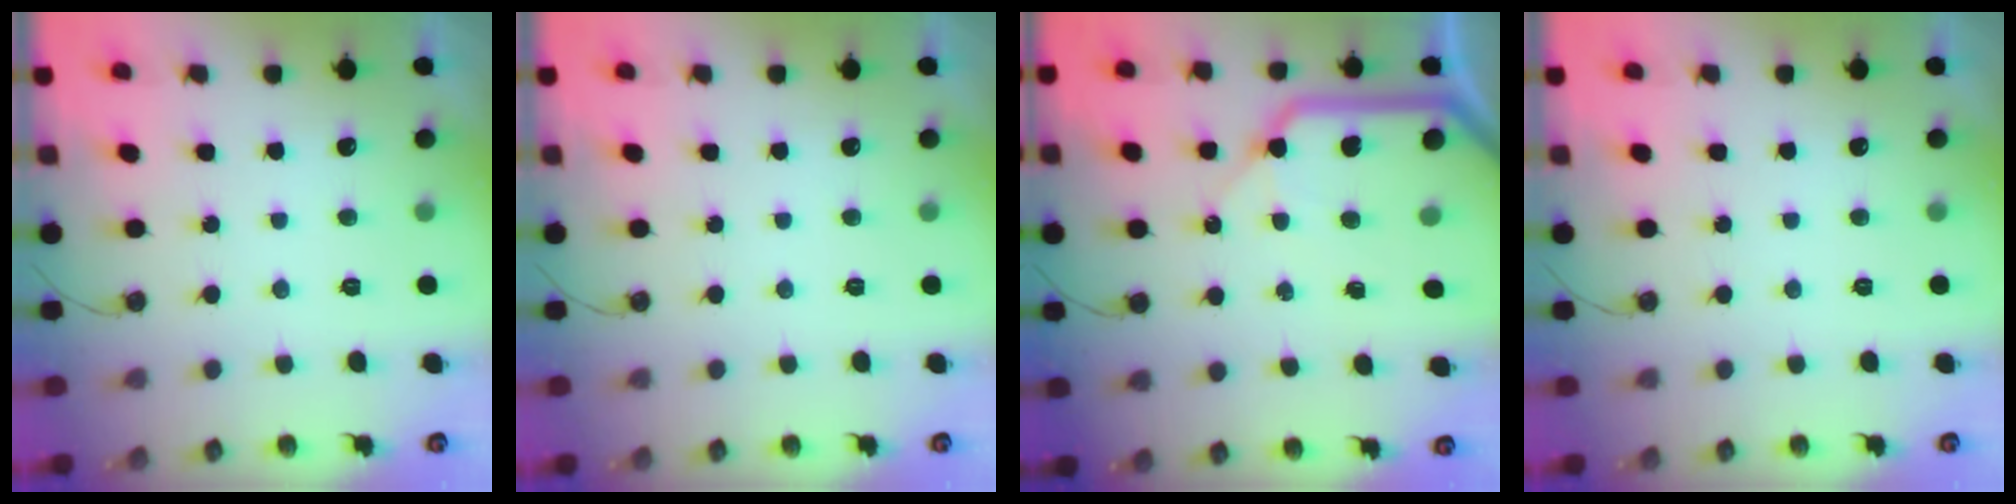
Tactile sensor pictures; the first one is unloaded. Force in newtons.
{"total": 0.0}
{"total": 15.8, "press": 15.7, "slide": 2.0}
{"total": 0.0}